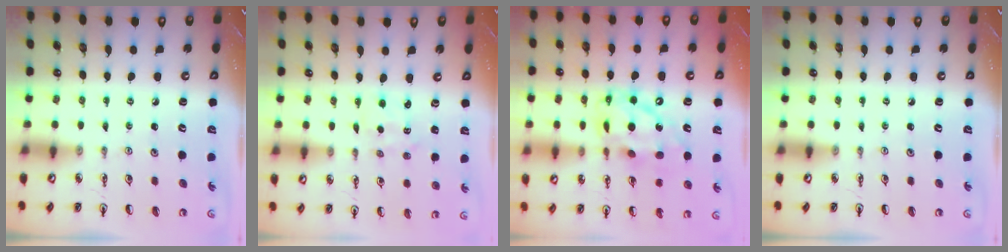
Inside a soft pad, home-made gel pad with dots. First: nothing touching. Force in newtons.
{"total": 1.8, "press": 1.7, "slide": 0.3}
{"total": 15.6, "press": 15.6, "slide": 1.4}
{"total": 0.0}